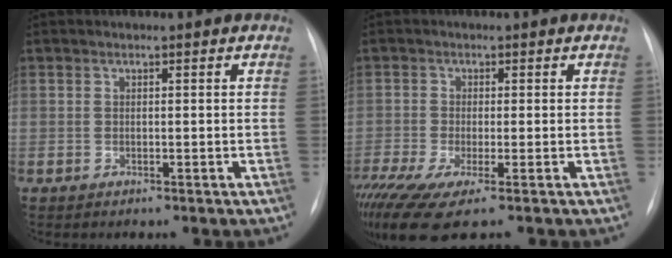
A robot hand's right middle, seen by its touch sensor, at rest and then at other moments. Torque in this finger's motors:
{"motor_torque": [0.96, -1.18, 0.54, 0.21]}